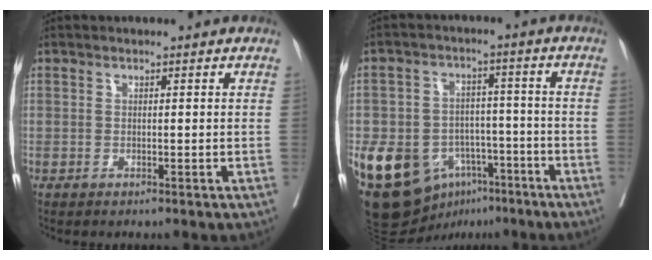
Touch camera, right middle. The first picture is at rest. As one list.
[{"total": 14.6, "force": [-7.5, 10.2, 7.3], "torque": [-0.132, 0.020, -0.113]}]